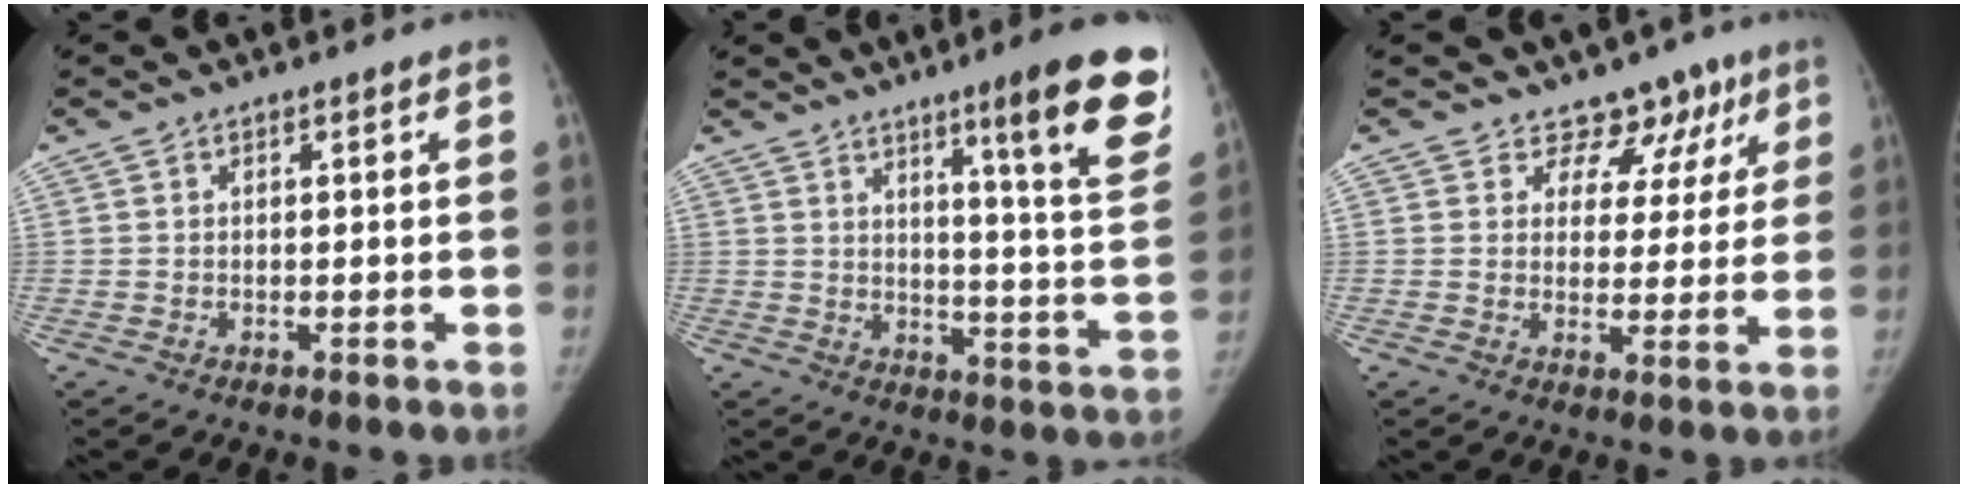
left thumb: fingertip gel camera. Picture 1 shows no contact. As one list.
[{"total": 17.7, "force": [10.2, 1.5, 14.3], "torque": [-0.163, -0.063, 0.137]}, {"total": 8.2, "force": [5.9, 5.6, 1.2], "torque": [0.032, -0.028, 0.068]}]